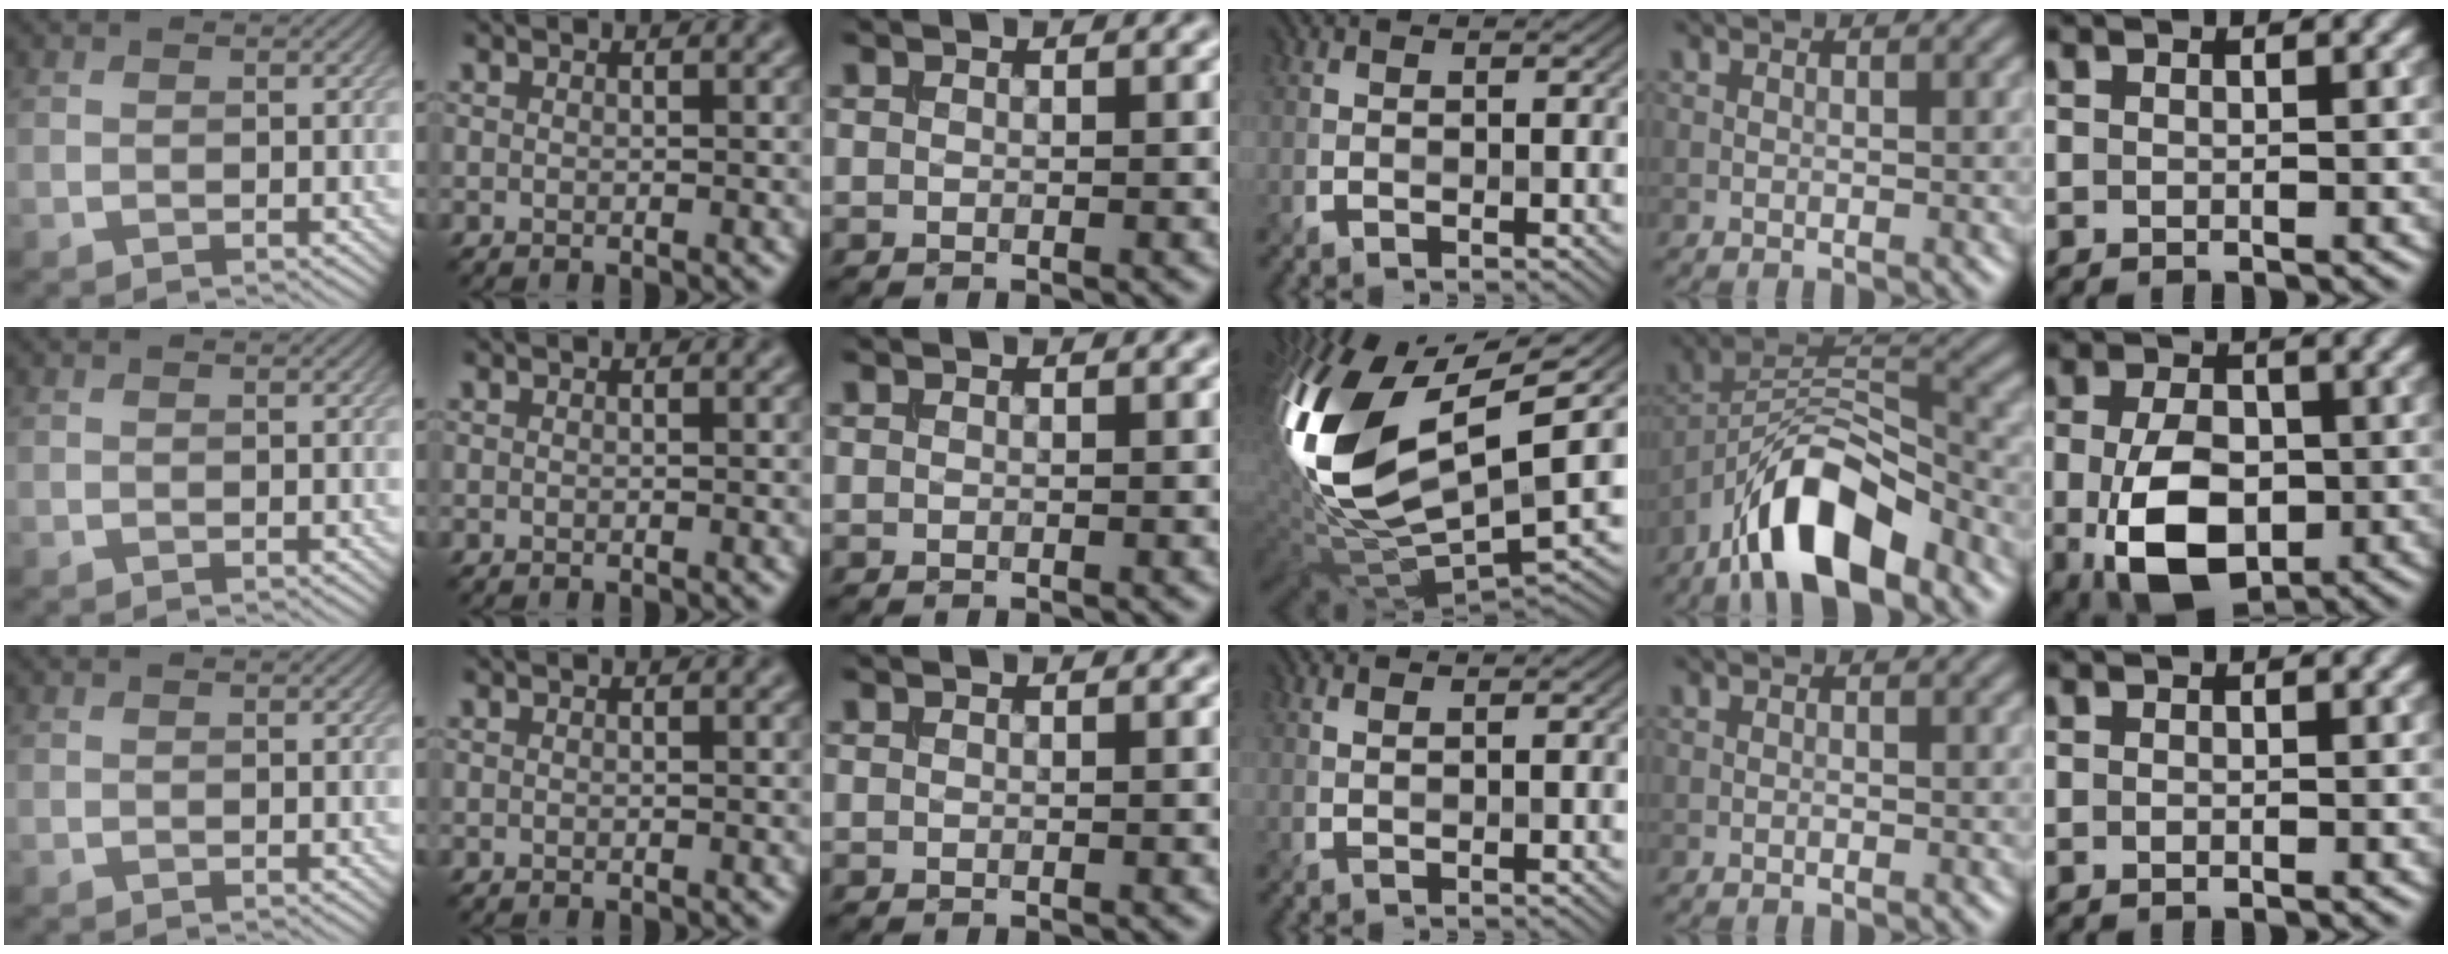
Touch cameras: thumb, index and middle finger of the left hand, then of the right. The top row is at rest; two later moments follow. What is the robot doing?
{"motion": "insert", "object": "bucket"}